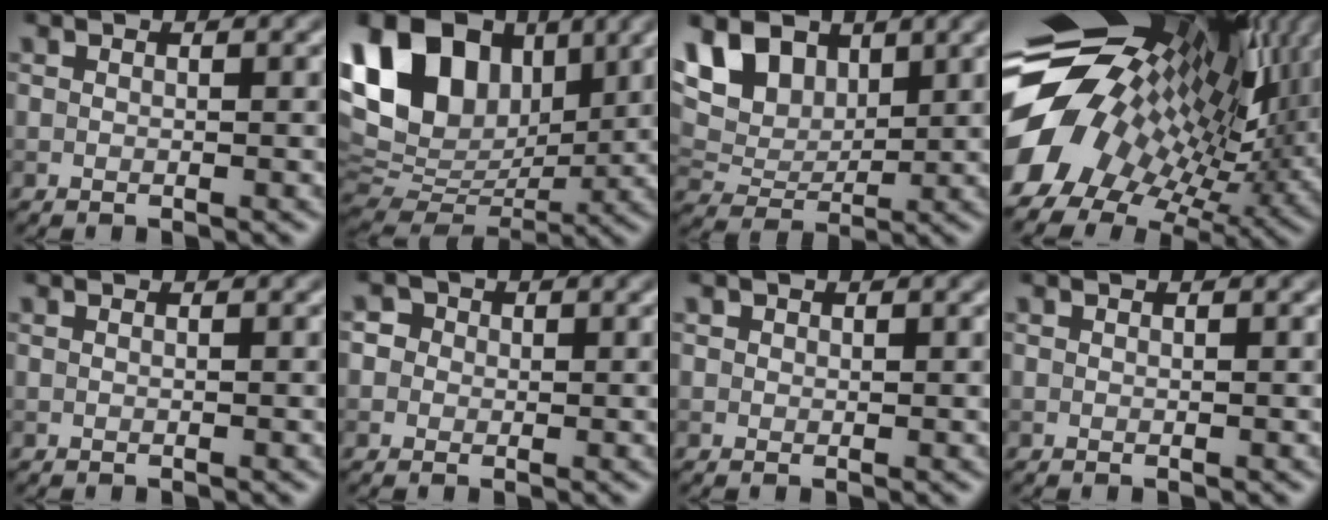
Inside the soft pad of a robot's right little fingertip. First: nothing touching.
{"total": 14.6, "force": [5.3, 9.8, 9.4], "torque": [-0.191, 0.038, 0.096]}
{"total": 8.1, "force": [4.2, 5.1, 4.7], "torque": [-0.112, 0.012, 0.068]}
{"total": 15.9, "force": [2.2, 10.7, 11.5], "torque": [-0.225, -0.009, 0.065]}
{"total": 0.0}
{"total": 3.3, "force": [1.0, 2.9, 1.1], "torque": [0.005, 0.018, -0.004]}
{"total": 0.7, "force": [0.3, 0.6, 0.1], "torque": [0.003, -0.003, 0.000]}
{"total": 0.0}